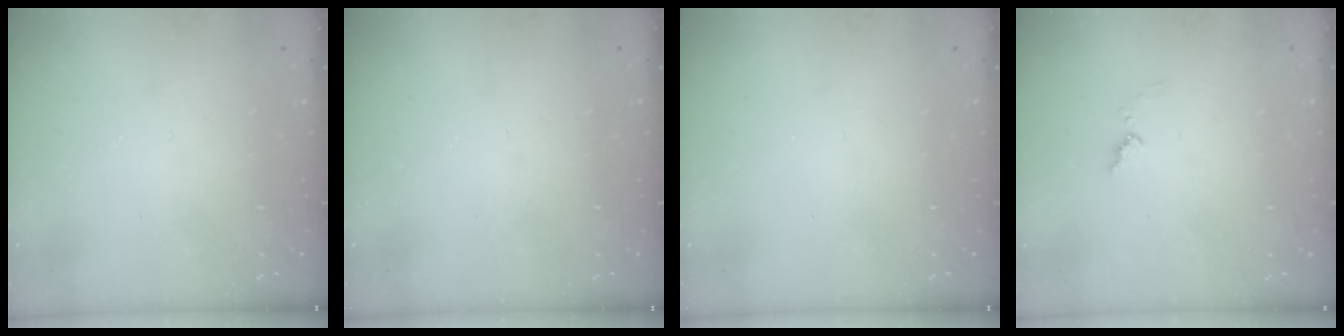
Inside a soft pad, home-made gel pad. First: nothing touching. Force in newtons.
{"total": 0.0}
{"total": 0.0}
{"total": 4.9, "press": 4.9, "slide": 0.3}